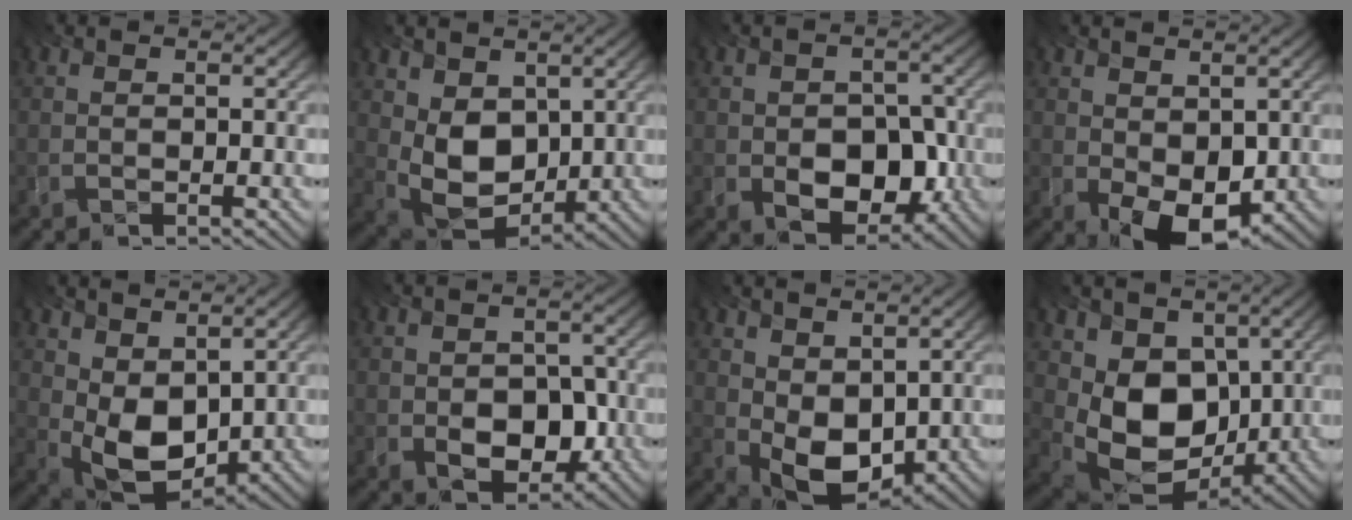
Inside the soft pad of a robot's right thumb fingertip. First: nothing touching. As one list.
[{"total": 8.4, "force": [1.5, 6.0, 5.7], "torque": [-0.139, -0.011, 0.030]}, {"total": 8.6, "force": [-2.6, 5.8, 5.8], "torque": [-0.104, -0.022, -0.035]}, {"total": 7.2, "force": [-0.7, 4.5, 5.5], "torque": [-0.104, -0.009, -0.005]}, {"total": 9.1, "force": [1.7, 5.8, 6.8], "torque": [-0.151, -0.010, 0.041]}, {"total": 7.0, "force": [-2.2, 4.8, 4.6], "torque": [-0.087, -0.019, -0.031]}, {"total": 8.2, "force": [1.0, 5.3, 6.1], "torque": [-0.135, -0.011, 0.030]}, {"total": 11.0, "force": [1.0, 8.2, 7.3], "torque": [-0.174, -0.028, 0.026]}]